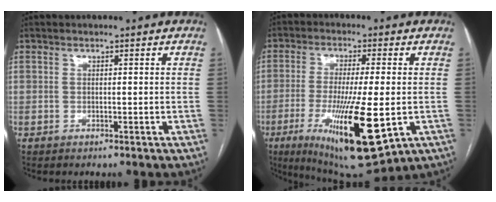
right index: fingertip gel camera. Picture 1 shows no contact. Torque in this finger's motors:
{"motor_torque": [2.14, 0.00, 0.95, 0.21]}